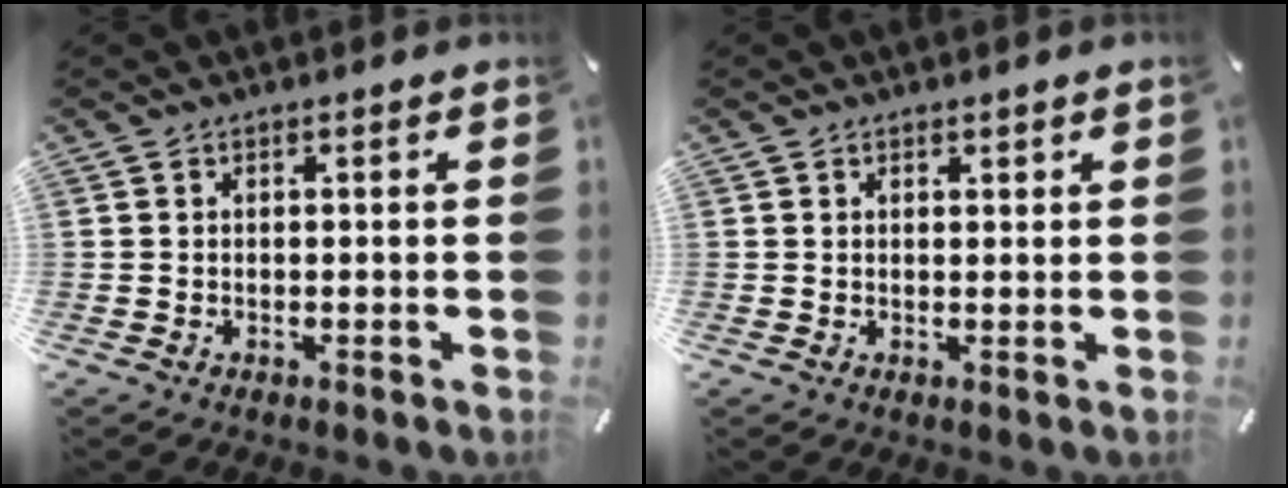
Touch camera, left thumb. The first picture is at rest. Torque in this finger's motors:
{"motor_torque": [-0.13, -0.37, 0.03, 0.20, -0.03]}